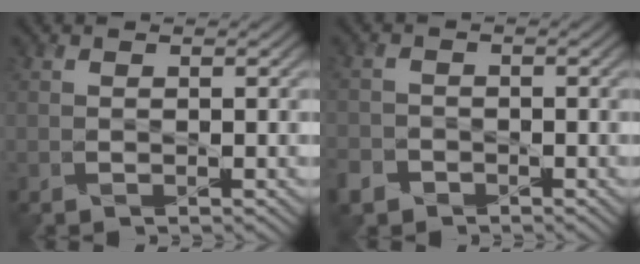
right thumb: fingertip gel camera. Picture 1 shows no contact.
{"total": 2.7, "force": [-1.9, 1.7, 0.7], "torque": [-0.020, -0.006, -0.045]}